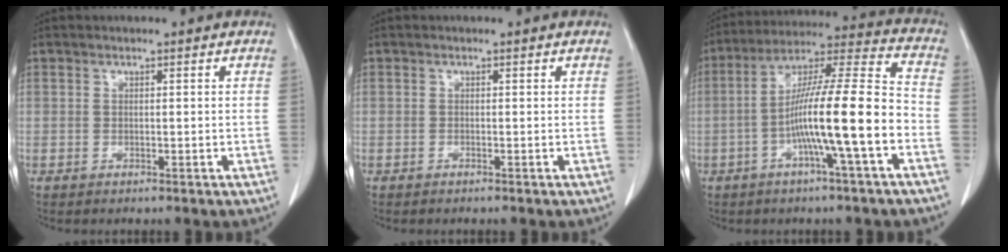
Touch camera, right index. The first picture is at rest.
{"total": 0.0}
{"total": 15.2, "force": [-4.4, 0.0, 14.6], "torque": [-0.250, 0.017, -0.079]}